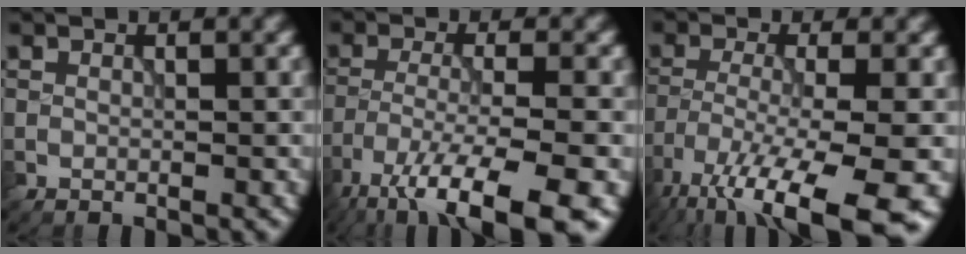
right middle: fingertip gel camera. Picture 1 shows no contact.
{"total": 10.6, "force": [-7.1, 2.6, 7.5], "torque": [-0.125, -0.019, -0.114]}
{"total": 13.0, "force": [-8.5, 3.3, 9.3], "torque": [-0.175, -0.036, -0.126]}